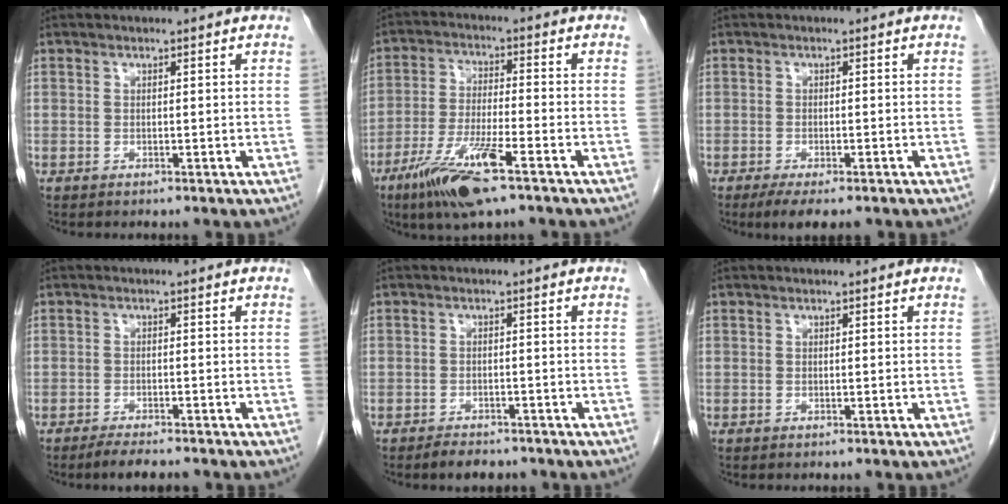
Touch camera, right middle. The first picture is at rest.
{"total": 11.5, "force": [-6.8, 1.2, 9.1], "torque": [-0.185, -0.024, -0.123]}
{"total": 5.0, "force": [-3.6, 1.4, 3.1], "torque": [-0.046, -0.010, -0.055]}
{"total": 3.8, "force": [-3.4, 0.5, 1.8], "torque": [-0.031, -0.009, -0.053]}
{"total": 3.8, "force": [-3.2, 1.6, 1.4], "torque": [-0.024, -0.002, -0.044]}
{"total": 0.0}